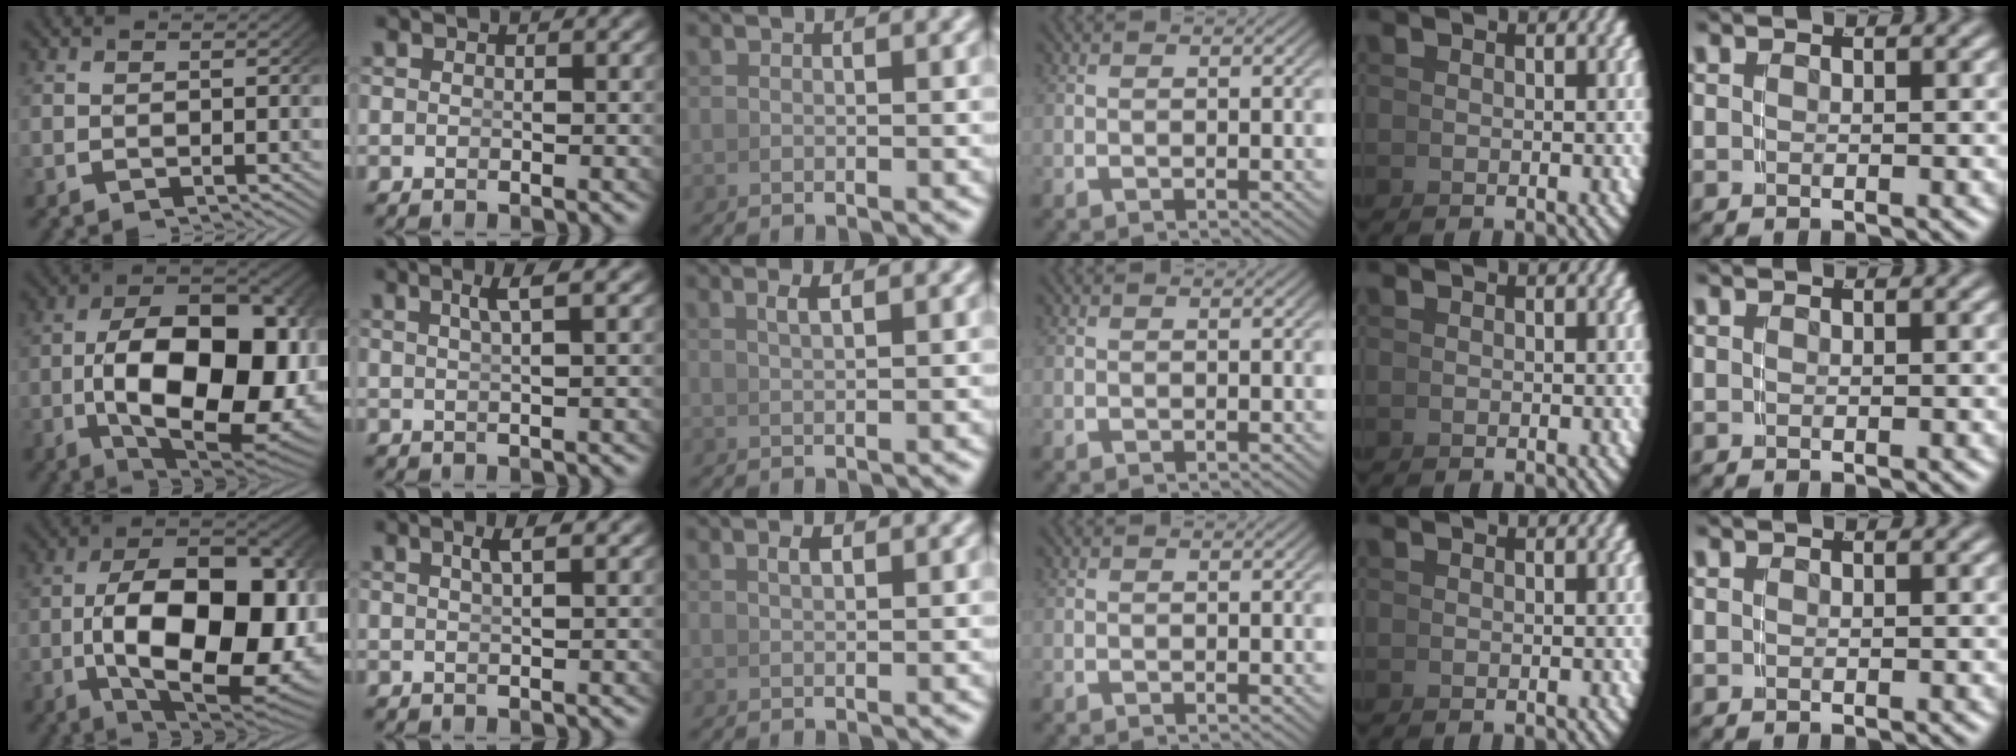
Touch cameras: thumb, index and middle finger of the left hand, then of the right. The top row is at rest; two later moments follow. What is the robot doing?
{"motion": "grasp_and_lifting", "object": "whiteboard"}